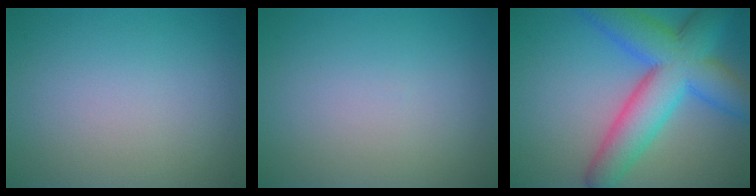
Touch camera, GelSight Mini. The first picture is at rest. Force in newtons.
{"total": 0.0}
{"total": 10.3, "press": 10.3, "slide": 0.3}